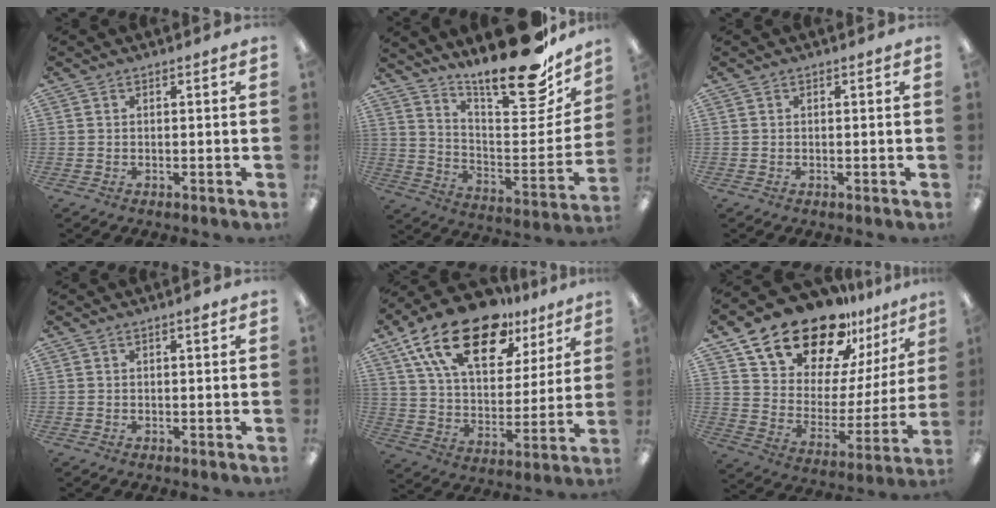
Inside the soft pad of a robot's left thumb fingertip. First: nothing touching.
{"total": 22.7, "force": [18.7, 5.6, 11.6], "torque": [-0.159, -0.139, 0.307]}
{"total": 0.0}
{"total": 1.0, "force": [0.7, 0.2, 0.8], "torque": [-0.010, -0.001, 0.009]}
{"total": 21.9, "force": [14.3, 10.5, 12.8], "torque": [-0.227, -0.068, 0.253]}
{"total": 20.8, "force": [17.1, 9.4, 7.2], "torque": [-0.141, -0.118, 0.306]}